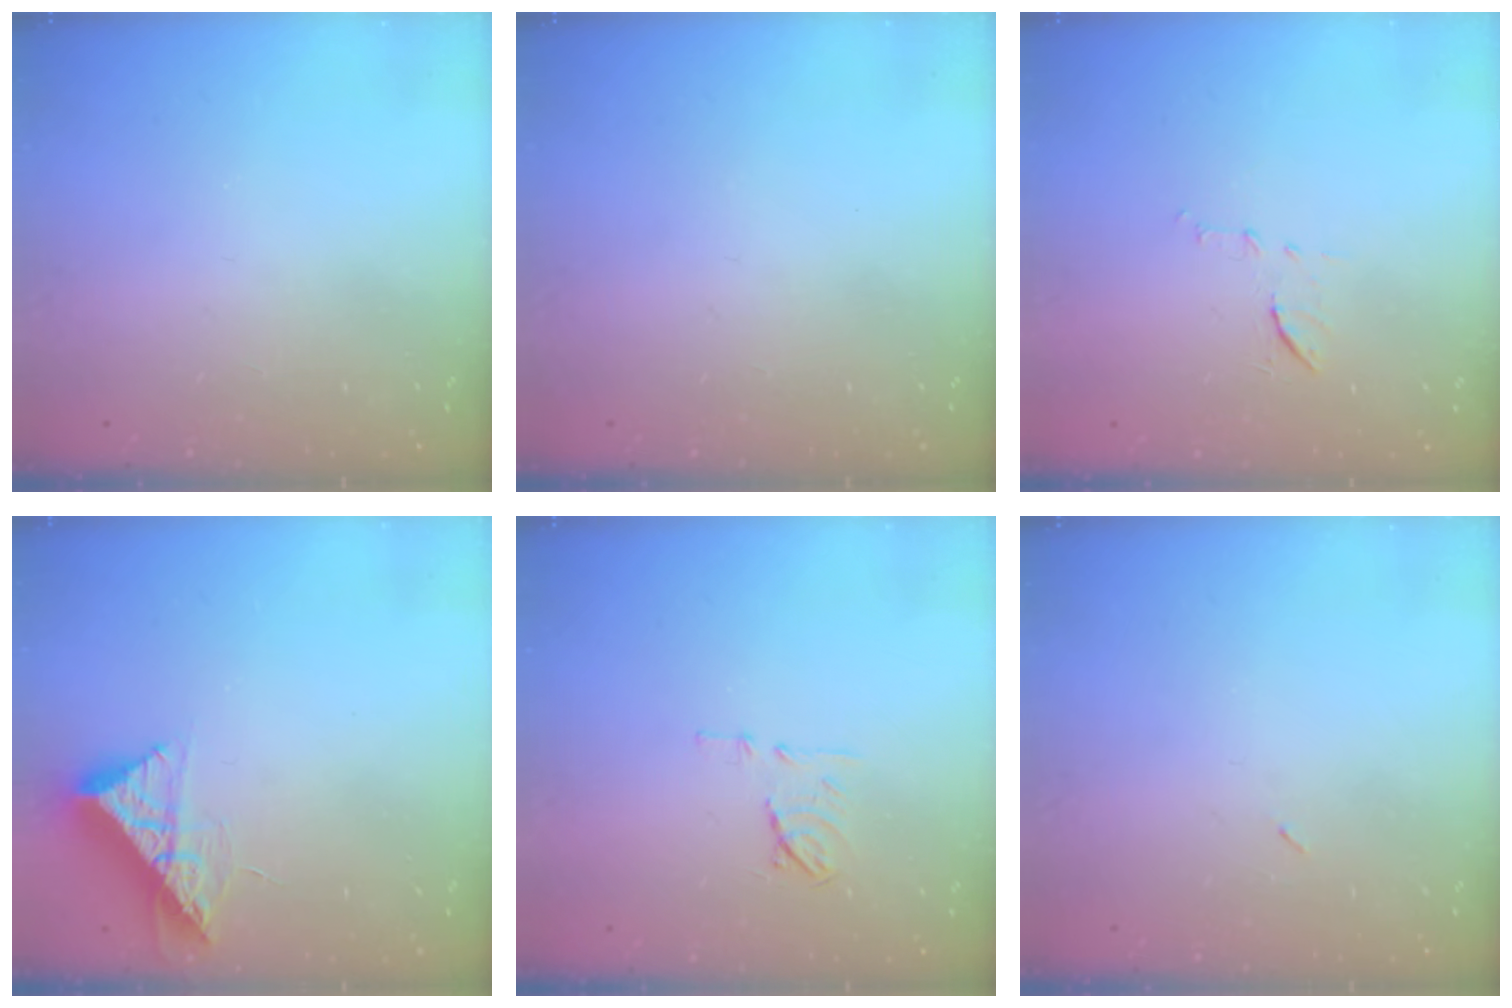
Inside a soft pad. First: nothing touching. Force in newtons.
{"total": 0.0}
{"total": 6.1, "press": 5.9, "slide": 1.5}
{"total": 10.4, "press": 10.4, "slide": 0.7}
{"total": 7.6, "press": 7.6, "slide": 0.8}
{"total": 2.2, "press": 2.1, "slide": 0.9}